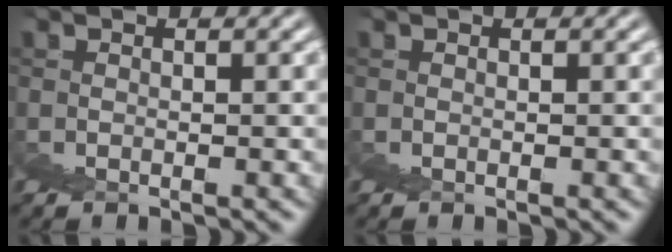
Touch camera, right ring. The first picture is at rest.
{"total": 0.0}